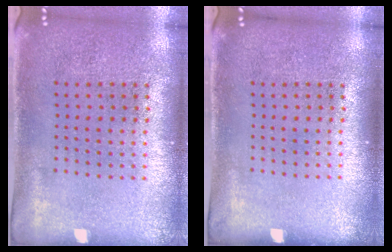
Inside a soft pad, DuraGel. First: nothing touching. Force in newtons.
{"total": 0.0}